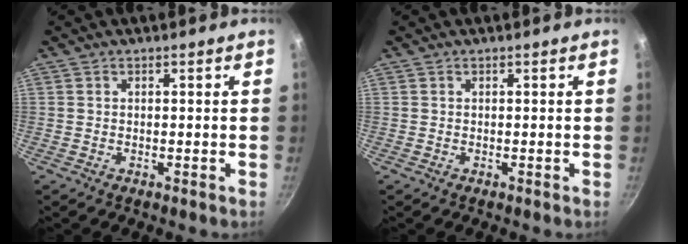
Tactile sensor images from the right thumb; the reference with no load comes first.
{"total": 0.0}